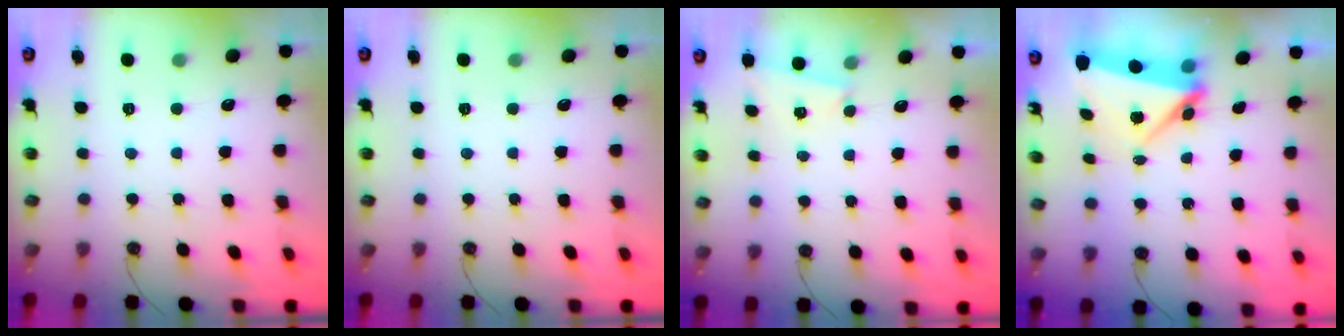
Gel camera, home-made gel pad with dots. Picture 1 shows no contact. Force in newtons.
{"total": 0.0}
{"total": 1.5, "press": 1.4, "slide": 0.5}
{"total": 10.6, "press": 5.6, "slide": 9.0}